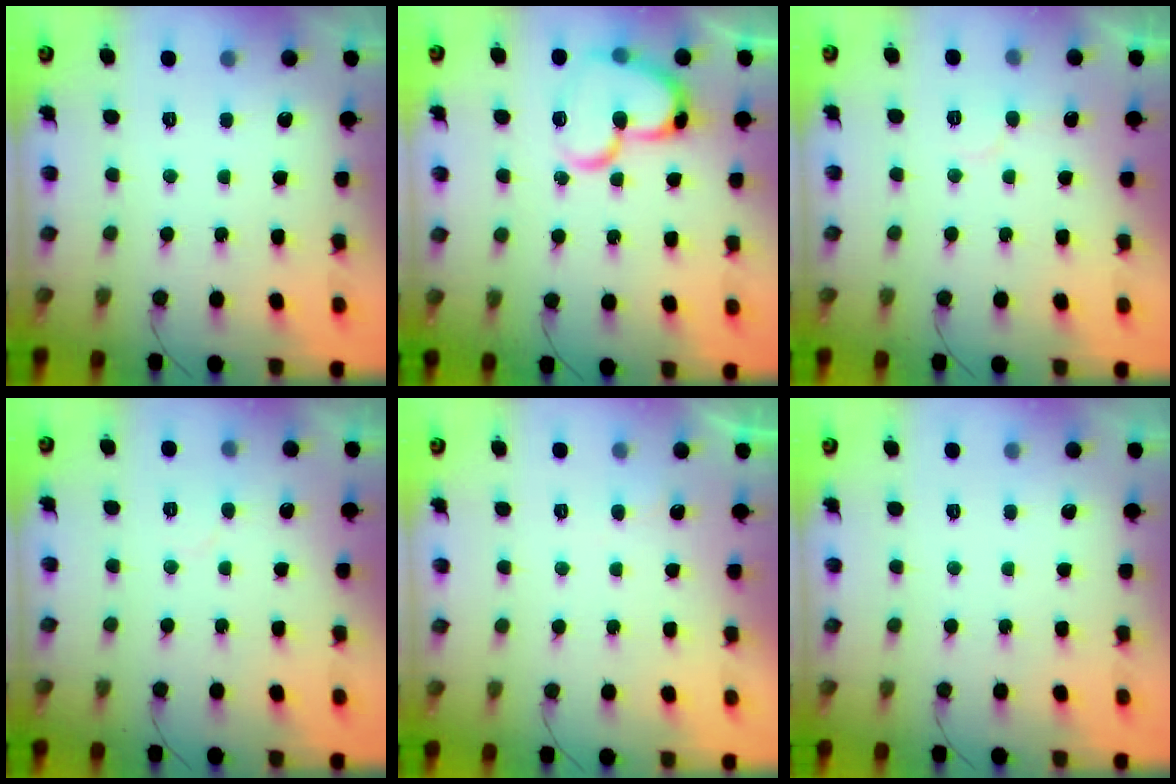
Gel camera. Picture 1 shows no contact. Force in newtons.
{"total": 17.8, "press": 17.7, "slide": 2.1}
{"total": 5.6, "press": 5.6, "slide": 0.4}
{"total": 2.9, "press": 2.9, "slide": 0.2}
{"total": 2.6, "press": 2.6, "slide": 0.3}
{"total": 0.0}